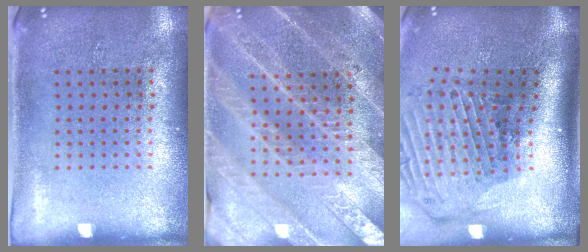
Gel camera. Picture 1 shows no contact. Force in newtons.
{"total": 3.7, "press": 3.5, "slide": 1.4}
{"total": 3.1, "press": 2.1, "slide": 2.3}